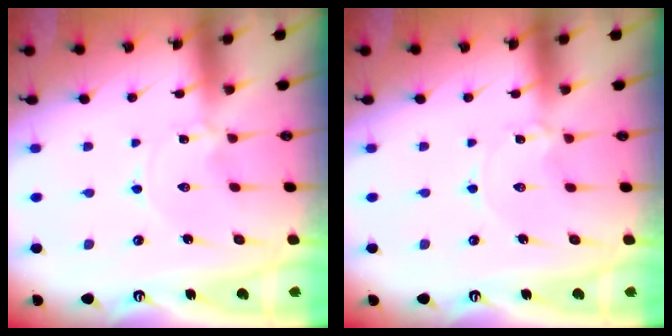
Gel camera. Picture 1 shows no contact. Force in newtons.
{"total": 1.4, "press": 1.3, "slide": 0.2}